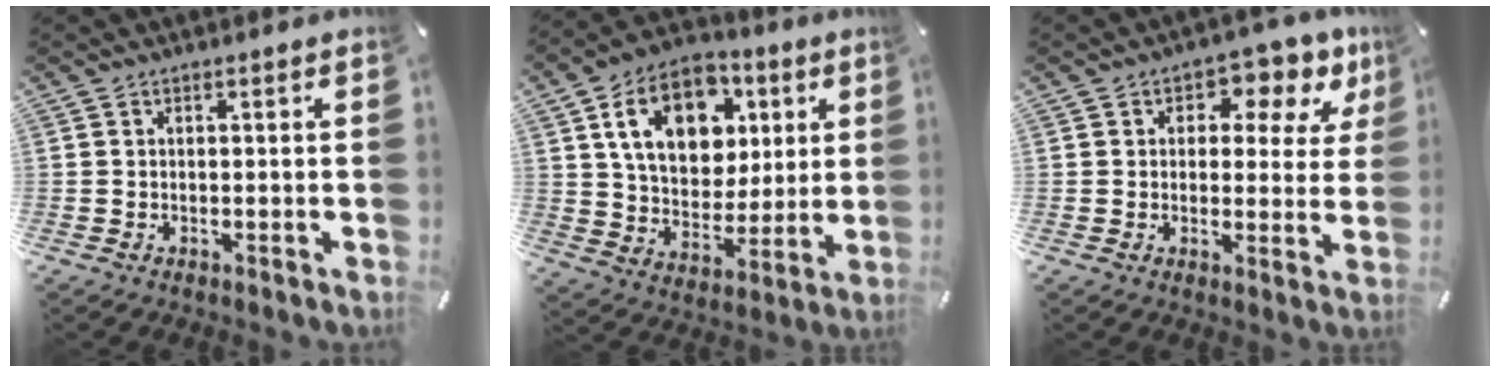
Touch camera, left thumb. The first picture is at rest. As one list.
[{"total": 16.9, "force": [6.4, 12.6, 9.1], "torque": [-0.154, -0.006, 0.123]}, {"total": 7.8, "force": [3.8, 5.1, 4.5], "torque": [-0.052, -0.022, 0.058]}]